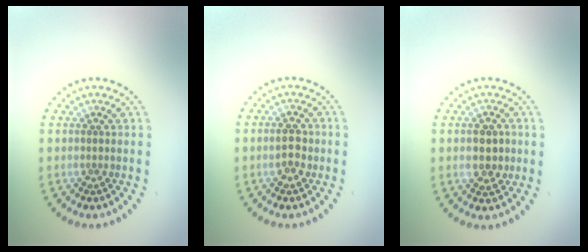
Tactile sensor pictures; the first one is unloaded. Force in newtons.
{"total": 2.2, "press": 2.2, "slide": 0.1}
{"total": 2.9, "press": 2.9, "slide": 0.1}